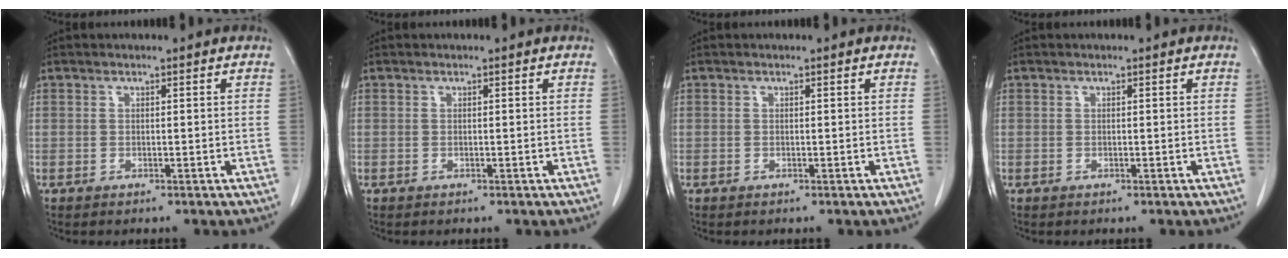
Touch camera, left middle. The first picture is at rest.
{"total": 0.0}
{"total": 0.0}
{"total": 0.0}